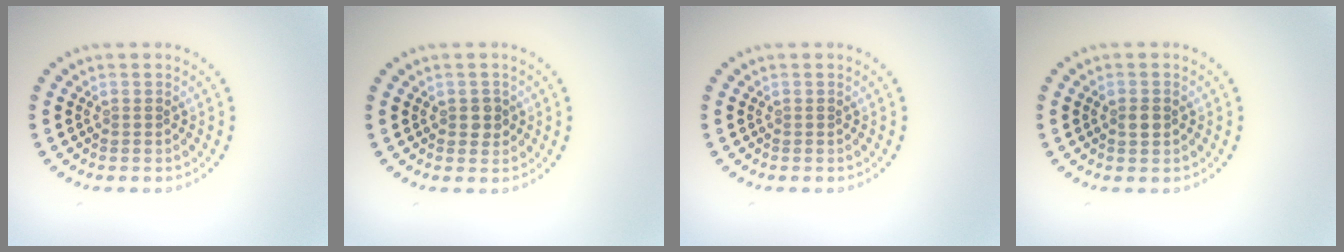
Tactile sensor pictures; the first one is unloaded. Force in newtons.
{"total": 1.3, "press": 1.3, "slide": 0.3}
{"total": 0.0}
{"total": 1.2, "press": 1.2, "slide": 0.1}